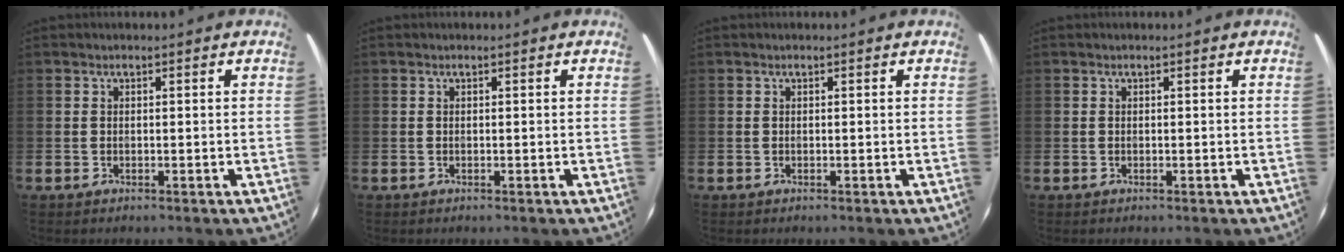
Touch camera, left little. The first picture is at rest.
{"total": 0.0}
{"total": 0.0}
{"total": 0.0}